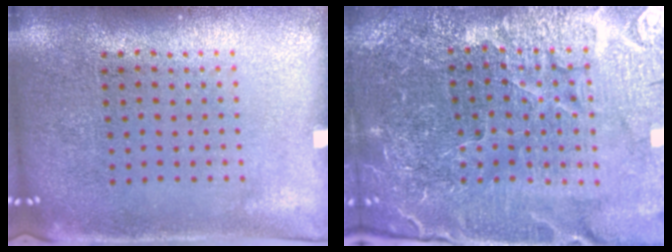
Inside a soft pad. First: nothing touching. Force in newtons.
{"total": 5.3, "press": 5.0, "slide": 1.8}